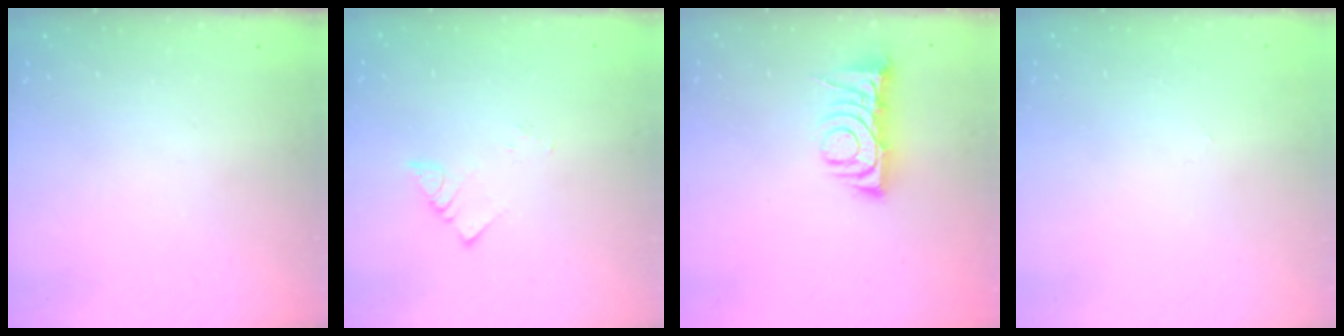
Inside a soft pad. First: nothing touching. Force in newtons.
{"total": 1.9, "press": 1.9, "slide": 0.2}
{"total": 6.8, "press": 6.8, "slide": 0.8}
{"total": 0.0}